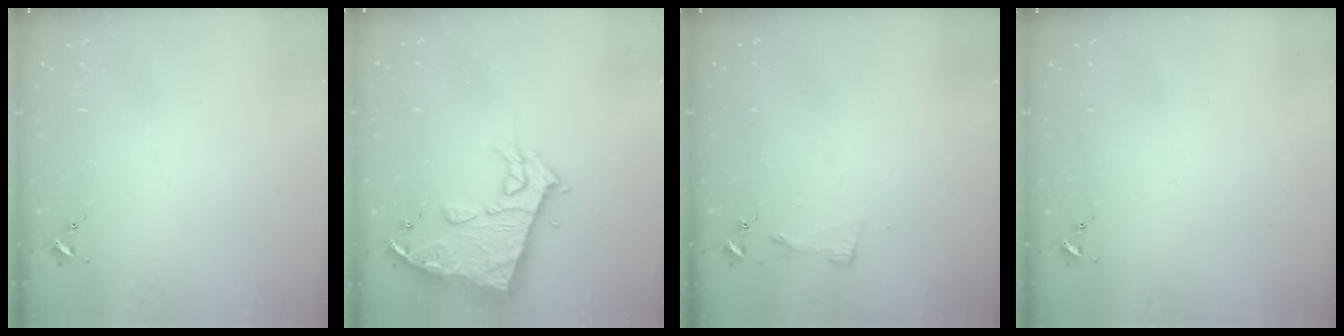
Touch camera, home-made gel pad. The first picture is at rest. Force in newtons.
{"total": 14.1, "press": 14.0, "slide": 1.5}
{"total": 3.1, "press": 3.1, "slide": 0.4}
{"total": 0.0}